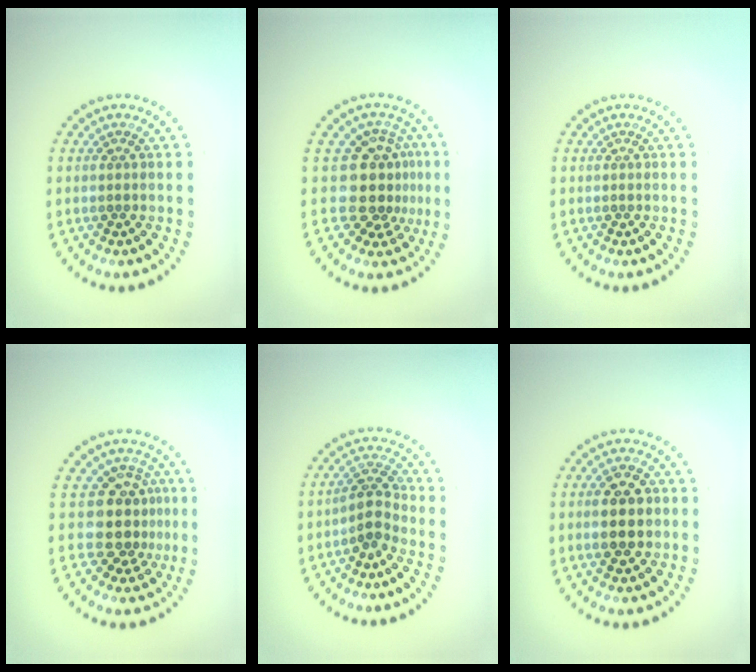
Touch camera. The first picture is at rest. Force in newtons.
{"total": 4.3, "press": 3.2, "slide": 2.9}
{"total": 0.0}
{"total": 3.9, "press": 3.0, "slide": 2.5}
{"total": 2.4, "press": 2.1, "slide": 1.2}
{"total": 4.9, "press": 4.9, "slide": 0.2}